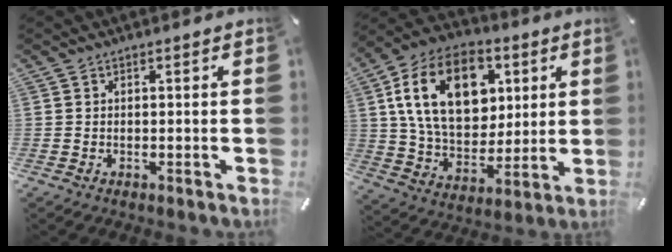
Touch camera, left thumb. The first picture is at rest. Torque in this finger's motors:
{"motor_torque": [2.52, 2.49, 2.45, -0.32, 0.40]}